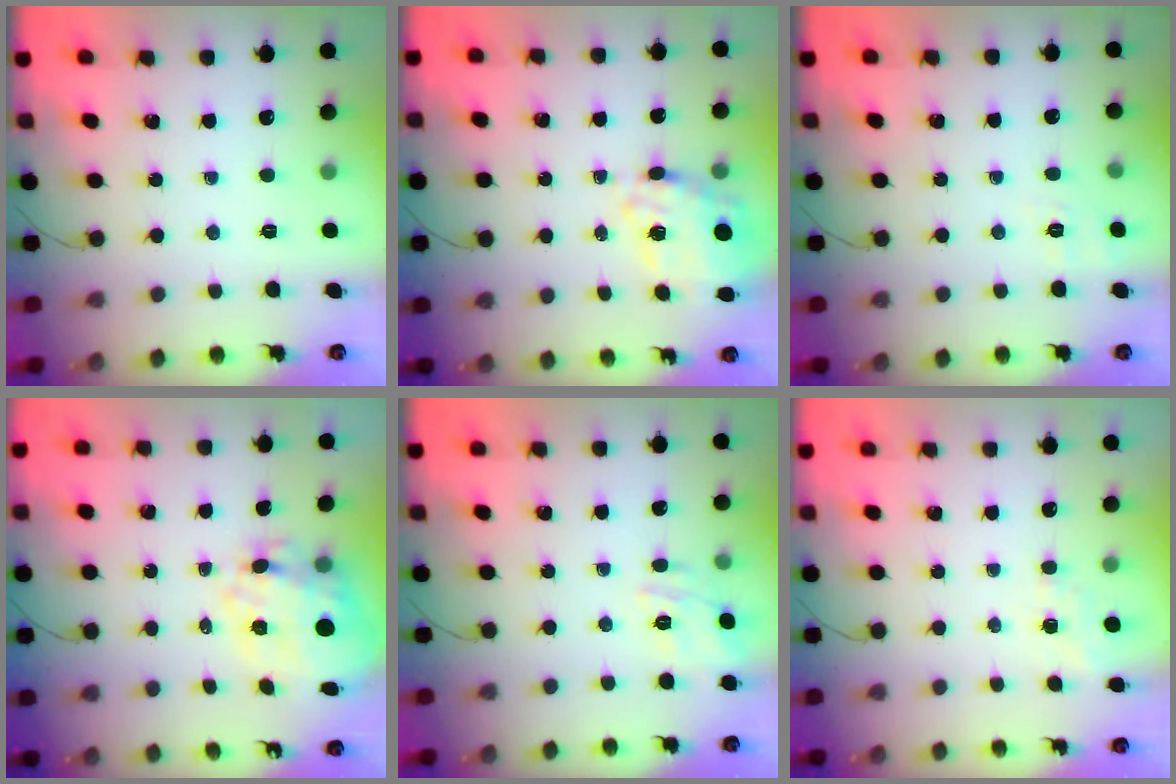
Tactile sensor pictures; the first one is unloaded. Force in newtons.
{"total": 9.7, "press": 9.1, "slide": 3.3}
{"total": 1.8, "press": 0.4, "slide": 1.8}
{"total": 6.2, "press": 5.3, "slide": 3.2}
{"total": 5.7, "press": 5.7, "slide": 0.9}
{"total": 4.6, "press": 4.4, "slide": 1.5}